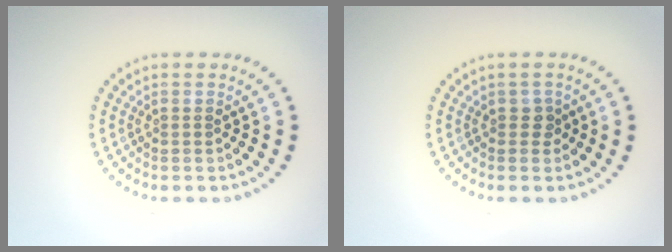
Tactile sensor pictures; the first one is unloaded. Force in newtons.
{"total": 1.0, "press": 0.9, "slide": 0.4}